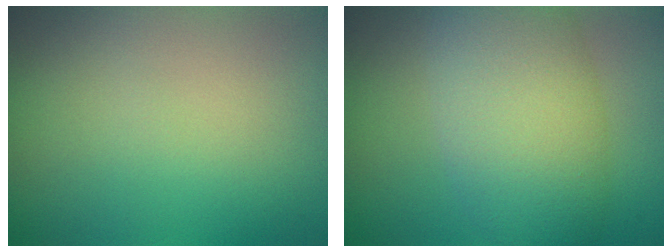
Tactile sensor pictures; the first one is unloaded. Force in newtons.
{"total": 7.9, "press": 7.9, "slide": 0.4}